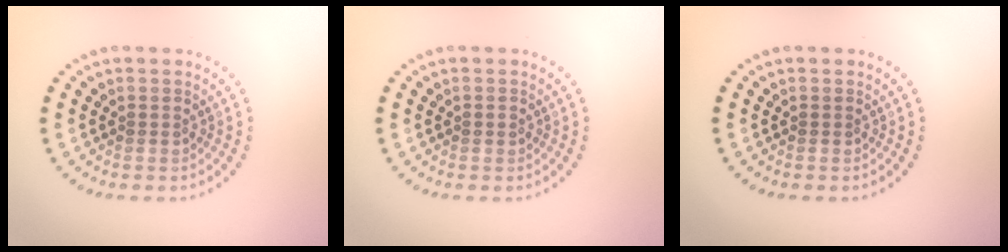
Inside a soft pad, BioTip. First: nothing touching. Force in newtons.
{"total": 0.8, "press": 0.7, "slide": 0.2}
{"total": 0.0}